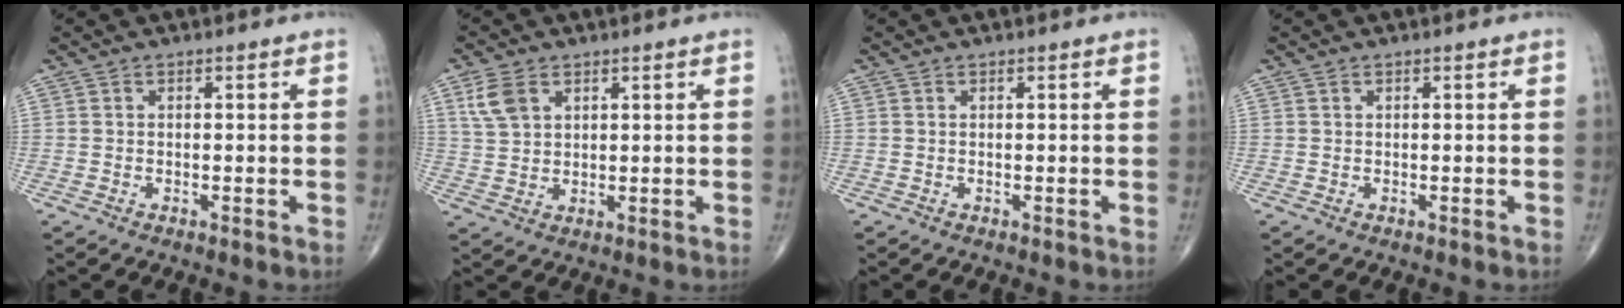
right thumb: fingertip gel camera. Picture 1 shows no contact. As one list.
[{"total": 5.6, "force": [2.7, 3.6, 3.4], "torque": [-0.062, -0.003, 0.058]}, {"total": 0.0}, {"total": 0.0}]